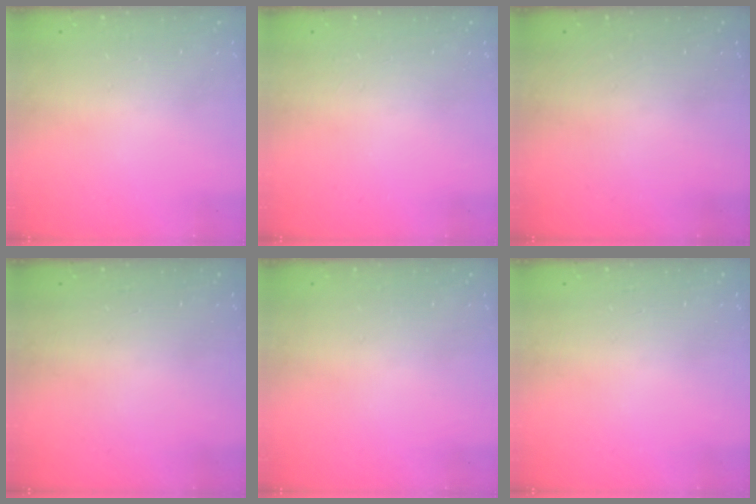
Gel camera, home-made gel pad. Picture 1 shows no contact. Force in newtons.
{"total": 5.0, "press": 5.0, "slide": 0.5}
{"total": 0.0}
{"total": 0.0}
{"total": 0.0}
{"total": 0.0}